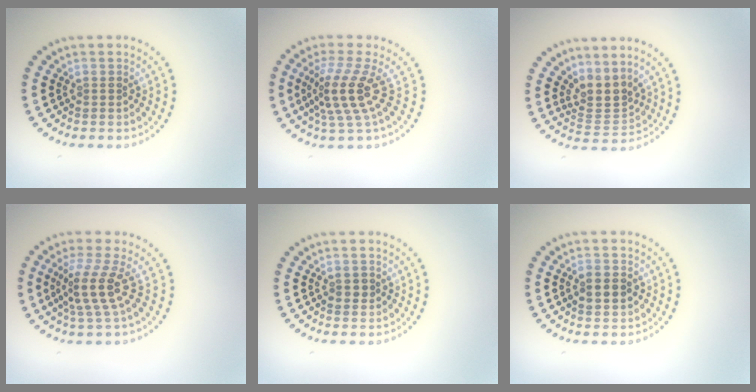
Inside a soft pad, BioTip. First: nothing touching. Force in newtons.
{"total": 4.2, "press": 2.8, "slide": 3.1}
{"total": 3.0, "press": 2.1, "slide": 2.2}
{"total": 3.7, "press": 2.6, "slide": 2.6}
{"total": 1.2, "press": 1.2, "slide": 0.1}
{"total": 3.0, "press": 3.0, "slide": 0.0}